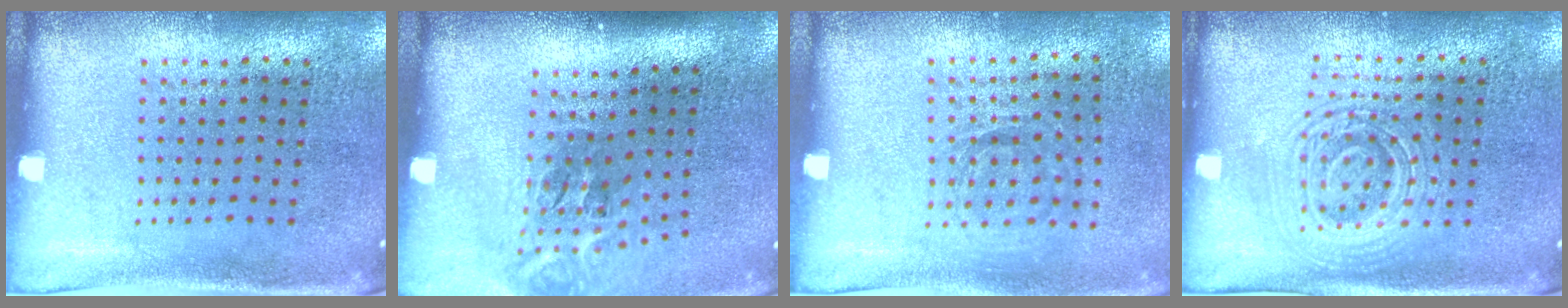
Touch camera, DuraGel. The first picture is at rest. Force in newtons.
{"total": 2.3, "press": 1.4, "slide": 1.8}
{"total": 0.9, "press": 0.8, "slide": 0.4}
{"total": 2.6, "press": 2.5, "slide": 0.5}